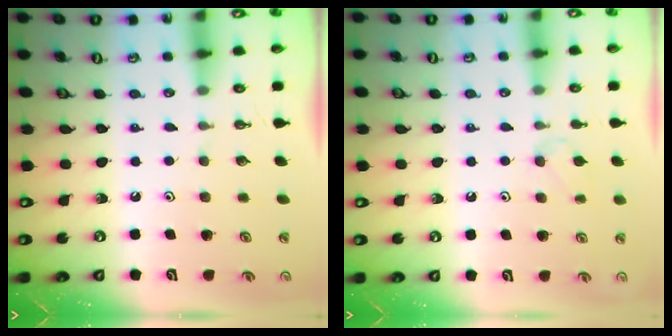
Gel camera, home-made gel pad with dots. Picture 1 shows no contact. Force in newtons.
{"total": 3.2, "press": 3.2, "slide": 0.5}